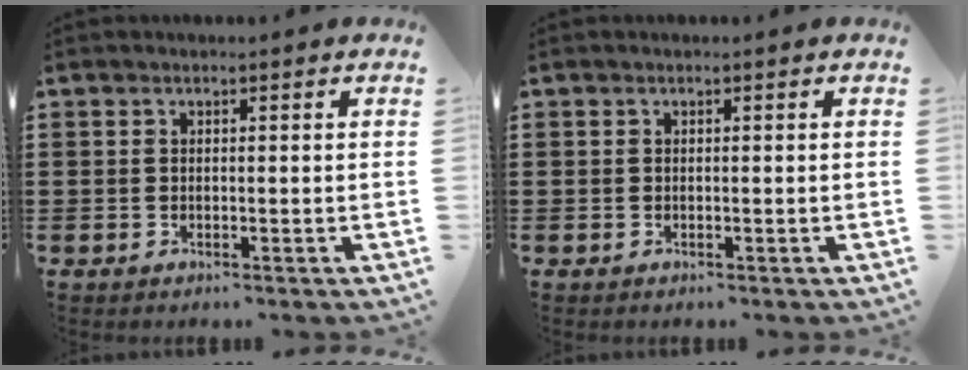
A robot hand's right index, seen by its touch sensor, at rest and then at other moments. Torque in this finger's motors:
{"motor_torque": [-0.02, 0.35, 0.00, 0.00]}